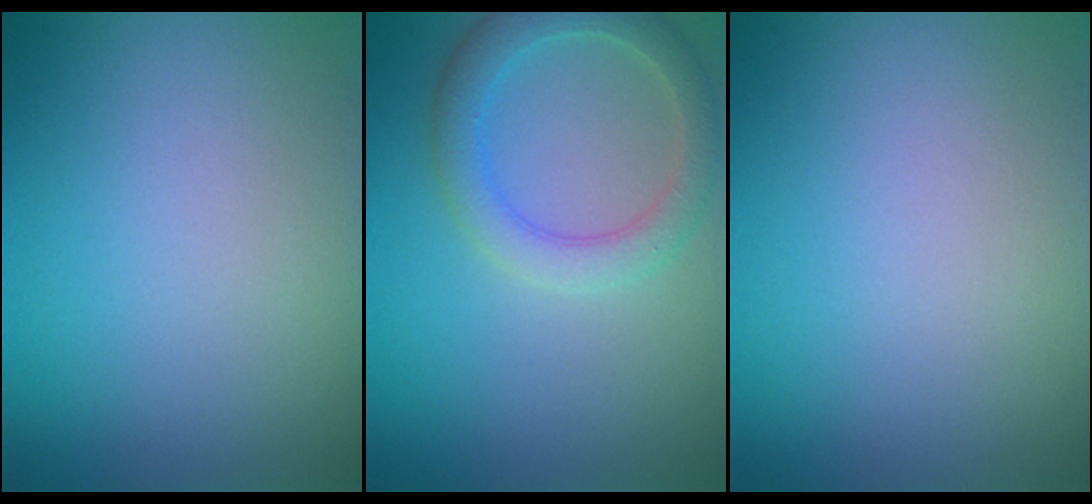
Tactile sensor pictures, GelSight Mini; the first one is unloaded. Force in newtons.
{"total": 3.3, "press": 3.3, "slide": 0.1}
{"total": 0.0}